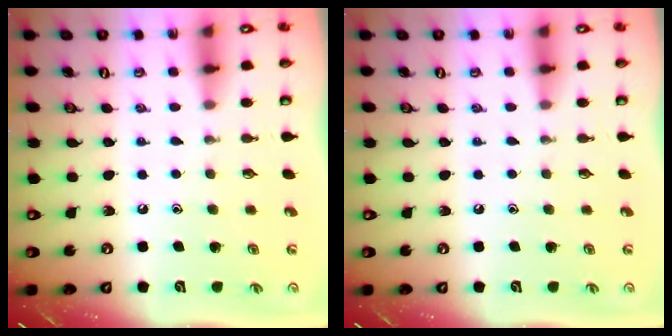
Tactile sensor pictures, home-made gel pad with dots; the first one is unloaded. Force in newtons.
{"total": 0.0}